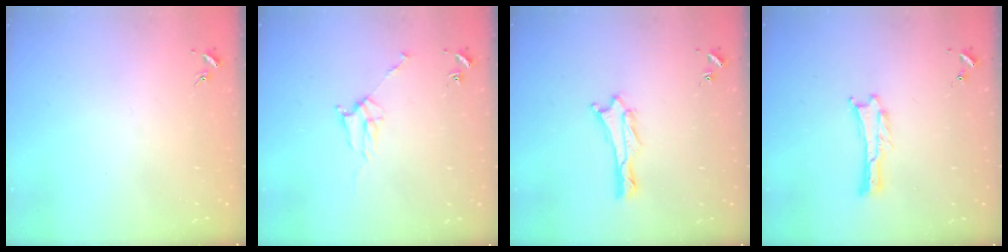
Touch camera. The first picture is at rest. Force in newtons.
{"total": 3.7, "press": 3.6, "slide": 0.5}
{"total": 1.9, "press": 1.9, "slide": 0.1}
{"total": 0.0}